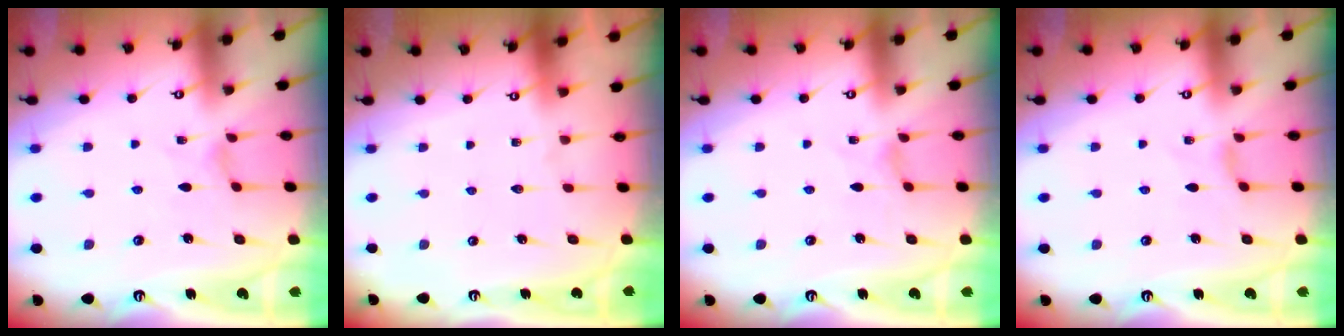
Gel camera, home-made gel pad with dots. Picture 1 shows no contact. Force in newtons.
{"total": 0.0}
{"total": 0.0}
{"total": 0.8, "press": 0.8, "slide": 0.3}